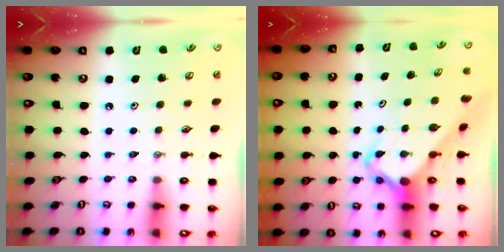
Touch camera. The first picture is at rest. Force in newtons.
{"total": 4.8, "press": 4.7, "slide": 0.5}